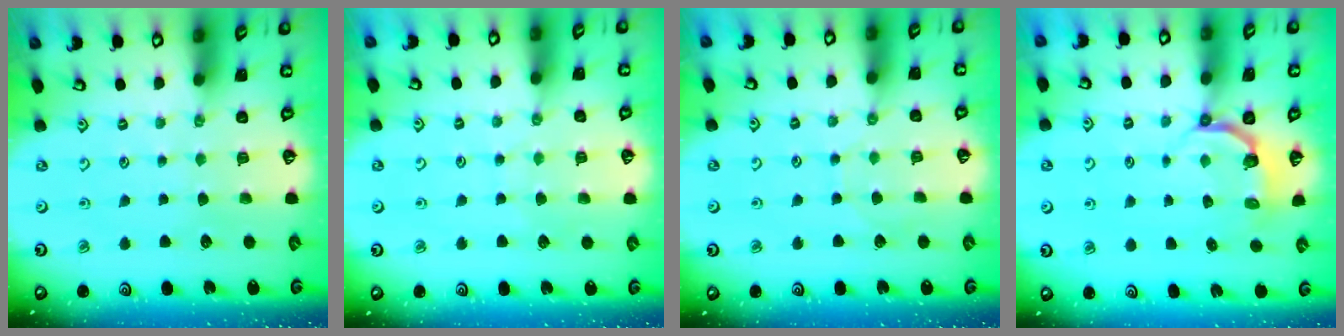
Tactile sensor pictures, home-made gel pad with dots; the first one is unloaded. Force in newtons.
{"total": 3.6, "press": 3.6, "slide": 0.4}
{"total": 2.8, "press": 2.8, "slide": 0.3}
{"total": 4.1, "press": 2.4, "slide": 3.3}